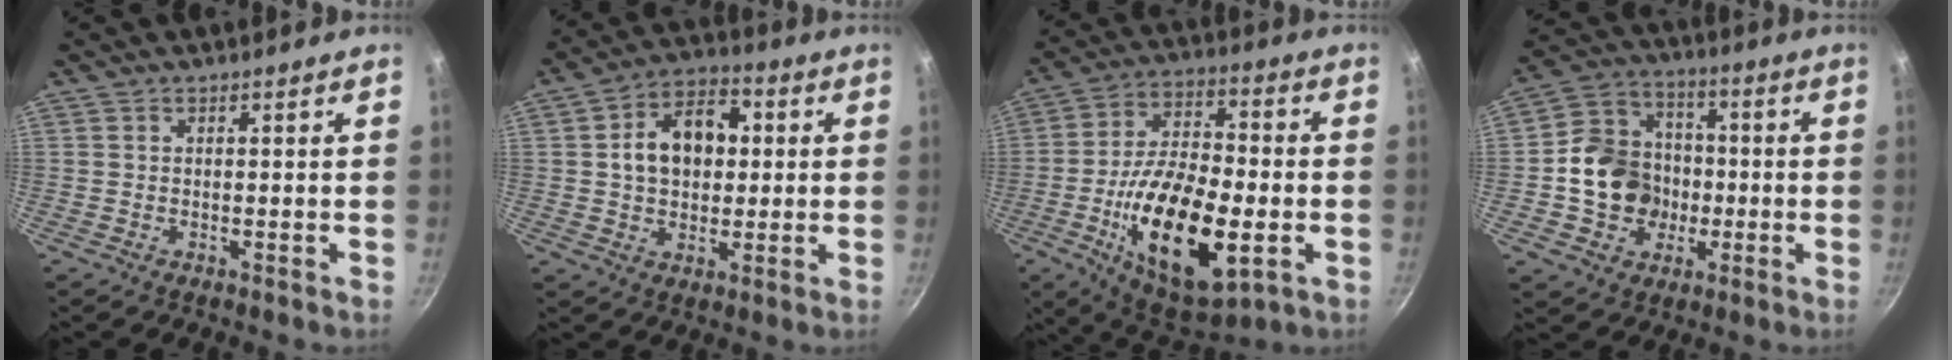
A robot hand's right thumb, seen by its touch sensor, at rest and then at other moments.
{"total": 12.5, "force": [1.7, 8.8, 8.6], "torque": [-0.108, 0.018, 0.016]}
{"total": 23.6, "force": [-6.2, 10.8, 20.0], "torque": [-0.330, 0.019, -0.099]}
{"total": 13.8, "force": [-1.8, 12.0, 6.6], "torque": [-0.087, 0.036, -0.039]}